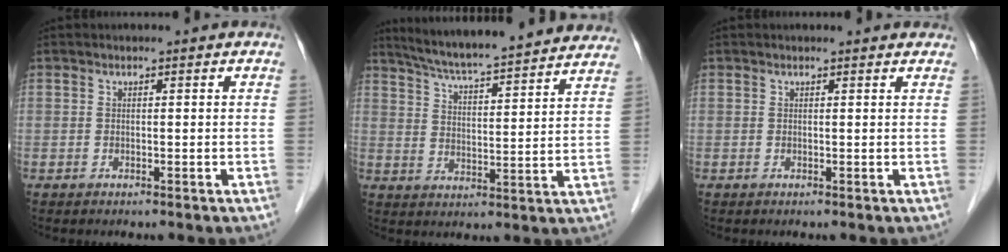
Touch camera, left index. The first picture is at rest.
{"total": 23.2, "force": [21.1, 1.4, 9.6], "torque": [-0.153, -0.002, 0.285]}
{"total": 3.4, "force": [3.3, 0.5, 0.6], "torque": [-0.011, 0.013, 0.027]}